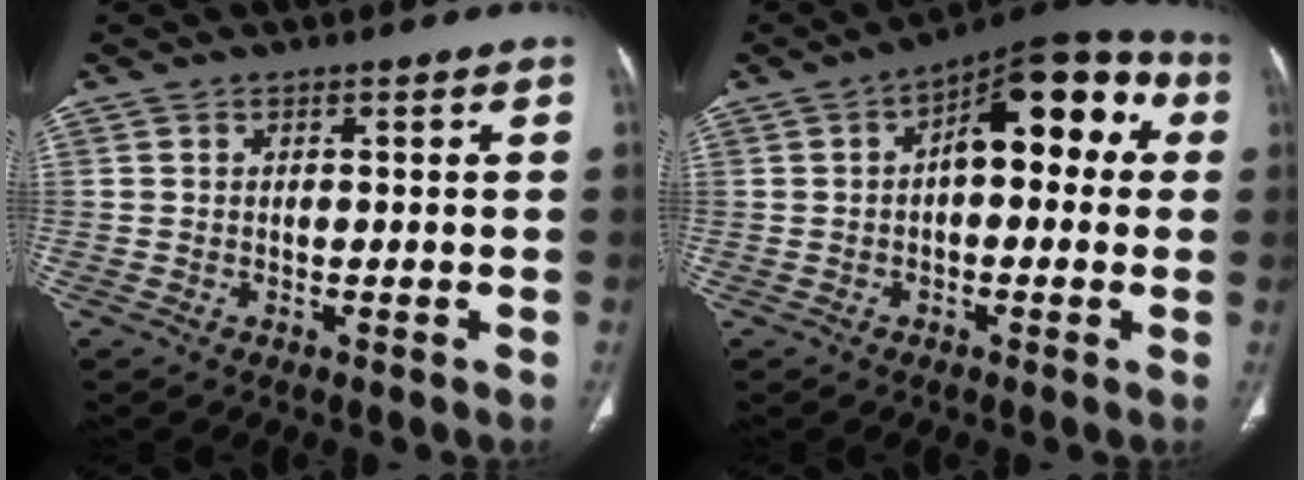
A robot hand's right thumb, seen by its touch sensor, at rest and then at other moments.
{"total": 15.1, "force": [2.9, 7.5, 12.8], "torque": [-0.137, 0.041, 0.034]}